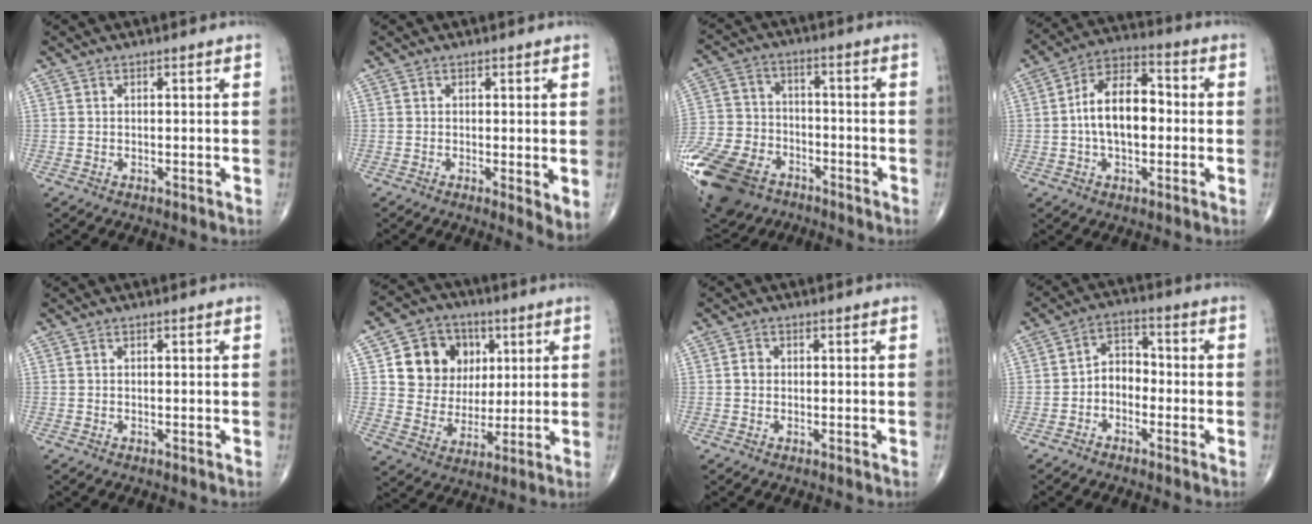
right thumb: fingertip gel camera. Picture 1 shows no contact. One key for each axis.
{"total": 3.4, "fx": -0.1, "fy": 1.2, "fz": 3.2, "tx": -0.050, "ty": -0.013, "tz": -0.004}
{"total": 22.2, "fx": -11.6, "fy": 14.9, "fz": 11.8, "tx": -0.292, "ty": 0.019, "tz": -0.207}
{"total": 12.5, "fx": -0.4, "fy": 7.2, "fz": 10.2, "tx": -0.163, "ty": 0.030, "tz": -0.017}
{"total": 0.0}
{"total": 14.1, "fx": 4.2, "fy": 12.1, "fz": 6.0, "tx": -0.053, "ty": -0.003, "tz": 0.078}
{"total": 1.5, "fx": 0.0, "fy": 1.3, "fz": 0.7, "tx": -0.006, "ty": 0.004, "tz": -0.003}
{"total": 5.5, "fx": -1.8, "fy": 4.1, "fz": 3.2, "tx": -0.030, "ty": 0.029, "tz": -0.047}